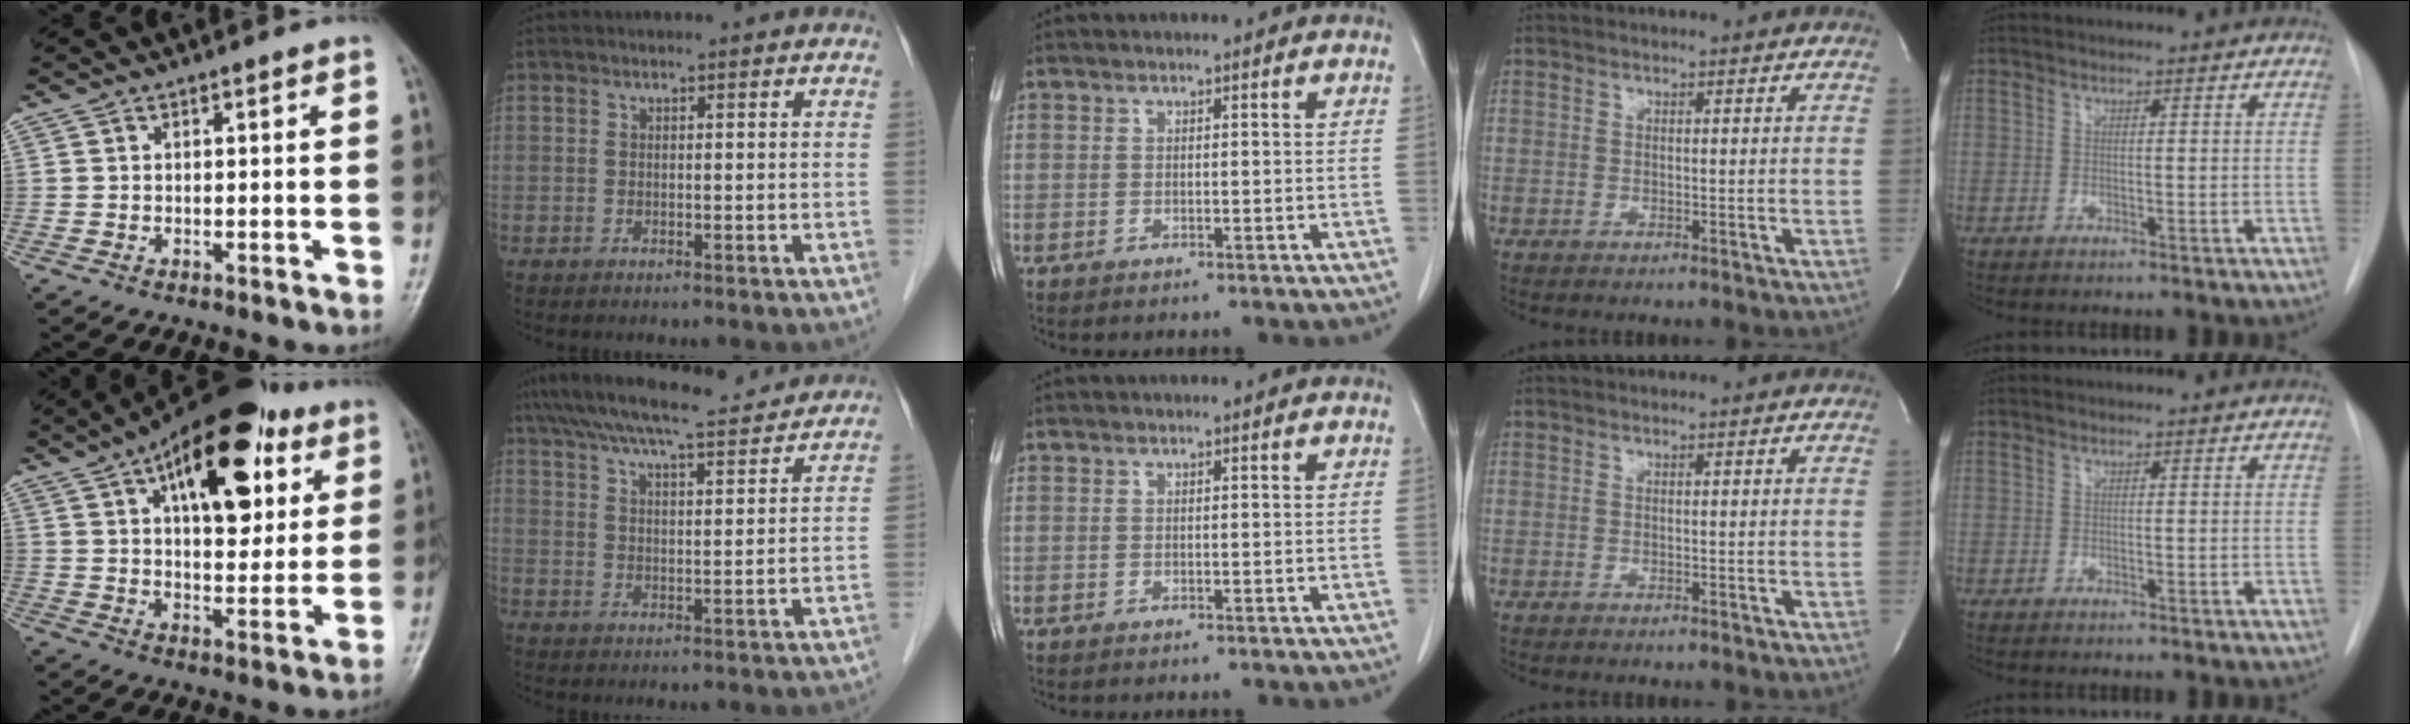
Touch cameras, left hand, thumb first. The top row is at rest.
{"thumb": {"total": 21.8, "force": [9.5, 10.8, 16.3], "torque": [-0.204, -0.015, 0.143]}, "index": {"total": 15.4, "force": [14.0, 1.8, 6.2], "torque": [-0.114, 0.030, 0.211]}}